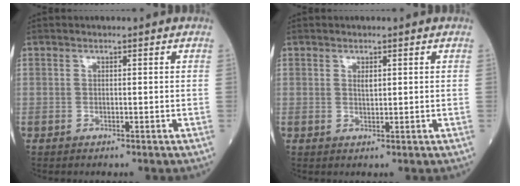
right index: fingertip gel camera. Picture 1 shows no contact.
{"total": 1.1, "force": [0.5, 0.4, 0.9], "torque": [-0.017, -0.003, 0.008]}